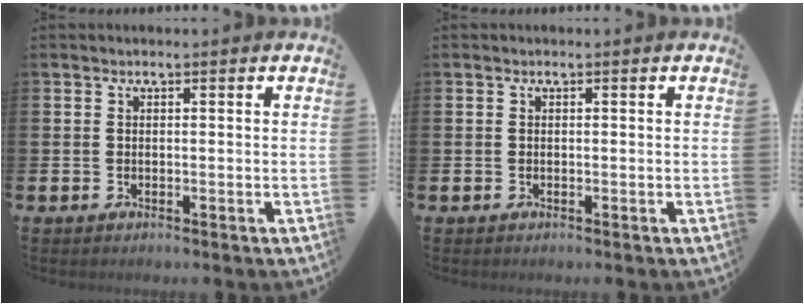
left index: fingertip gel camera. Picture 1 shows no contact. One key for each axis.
{"total": 0.0}